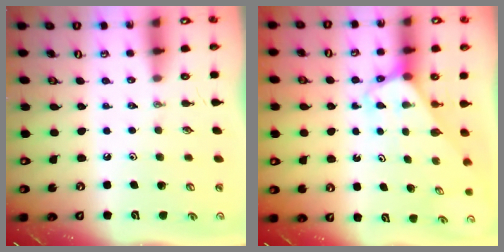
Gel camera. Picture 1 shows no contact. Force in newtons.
{"total": 3.2, "press": 3.2, "slide": 0.2}